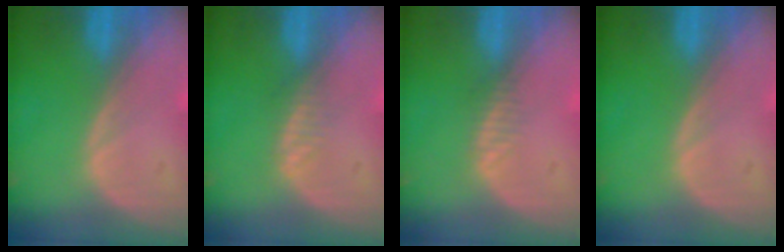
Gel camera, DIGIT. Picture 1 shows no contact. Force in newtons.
{"total": 1.6, "press": 1.6, "slide": 0.1}
{"total": 1.3, "press": 1.1, "slide": 0.7}
{"total": 0.0}